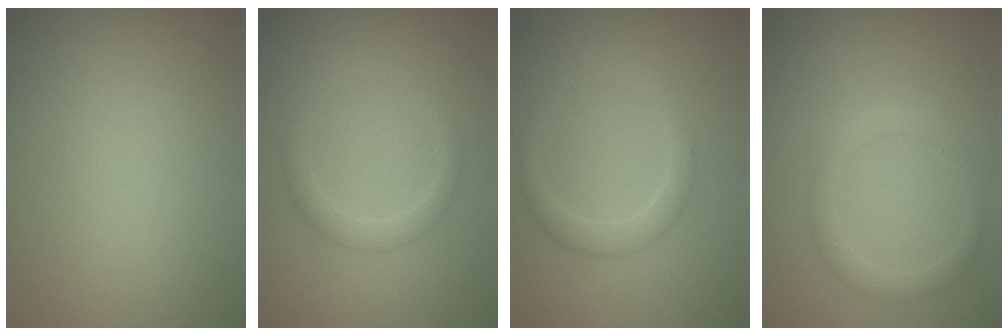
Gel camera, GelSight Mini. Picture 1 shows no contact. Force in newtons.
{"total": 1.9, "press": 1.9, "slide": 0.1}
{"total": 2.1, "press": 2.1, "slide": 0.1}
{"total": 1.8, "press": 1.8, "slide": 0.2}